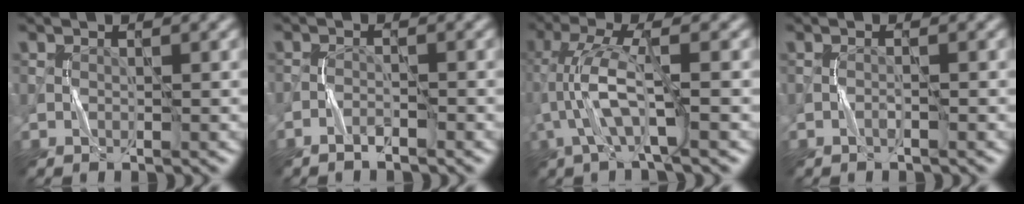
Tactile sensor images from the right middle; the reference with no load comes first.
{"total": 1.5, "force": [-1.3, 0.2, 0.8], "torque": [-0.015, 0.004, -0.027]}
{"total": 5.4, "force": [-1.3, 0.9, 5.1], "torque": [-0.115, 0.013, -0.028]}
{"total": 0.8, "force": [-0.5, 0.0, 0.6], "torque": [-0.011, 0.004, -0.012]}